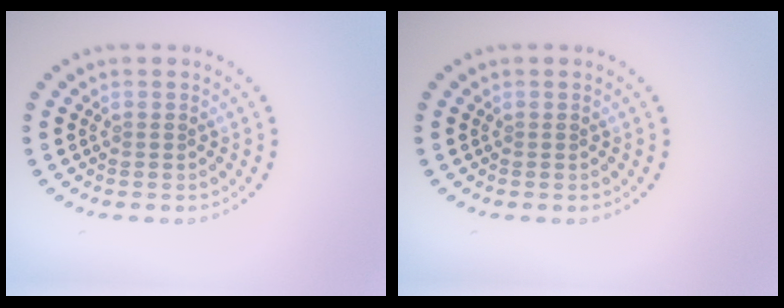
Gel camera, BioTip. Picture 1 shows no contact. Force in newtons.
{"total": 0.0}